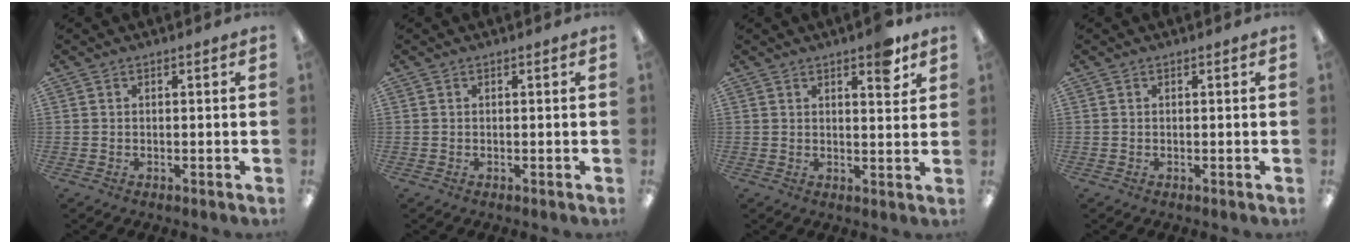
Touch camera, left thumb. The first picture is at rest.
{"total": 0.0}
{"total": 5.8, "force": [4.0, 2.0, 3.8], "torque": [-0.036, -0.022, 0.061]}
{"total": 0.0}